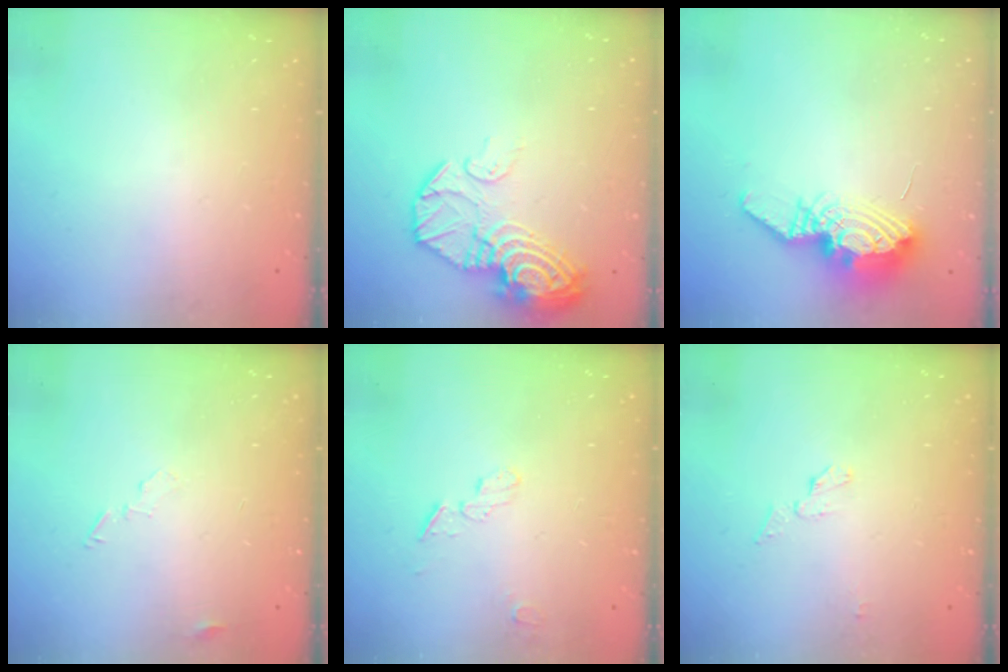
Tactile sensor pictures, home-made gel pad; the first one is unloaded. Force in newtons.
{"total": 15.0, "press": 14.9, "slide": 1.7}
{"total": 10.2, "press": 10.1, "slide": 0.8}
{"total": 4.5, "press": 4.5, "slide": 0.4}
{"total": 4.6, "press": 4.6, "slide": 0.6}
{"total": 3.7, "press": 3.7, "slide": 0.3}